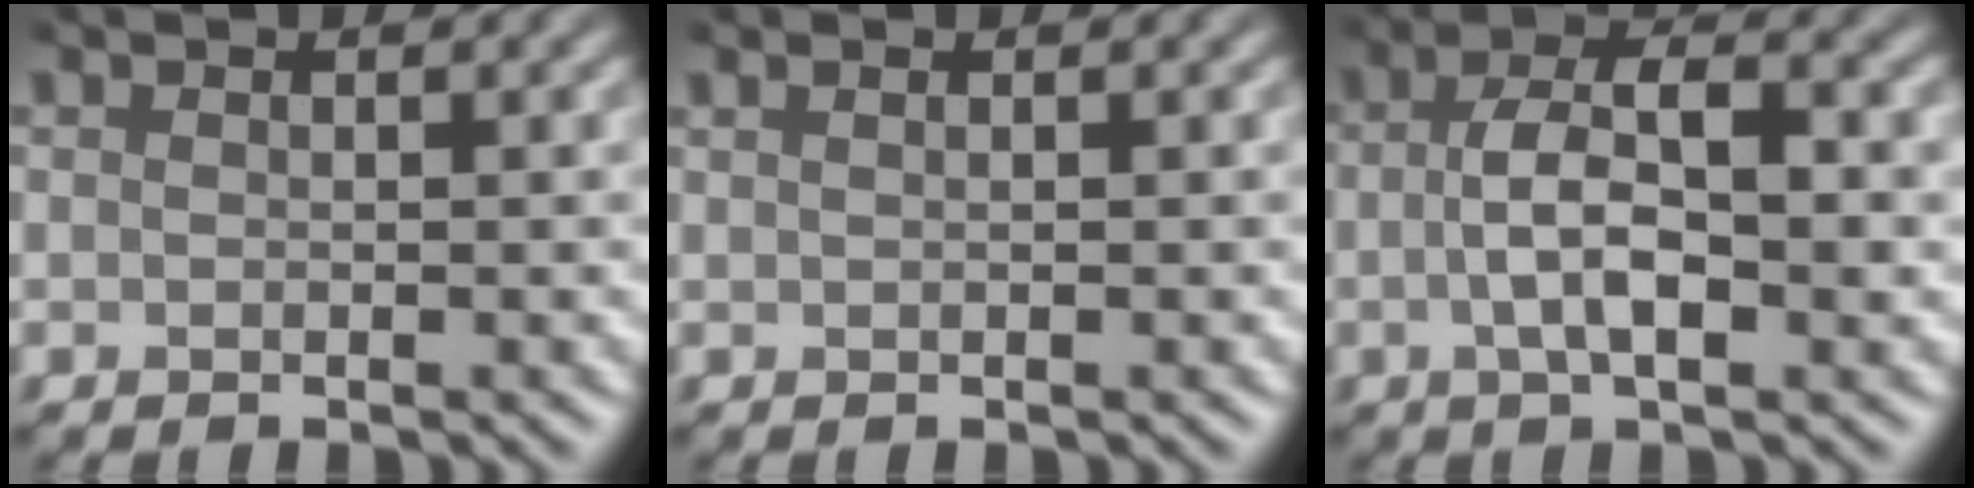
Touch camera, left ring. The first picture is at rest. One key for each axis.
{"total": 0.7, "fx": 0.4, "fy": 0.0, "fz": 0.5, "tx": -0.014, "ty": 0.003, "tz": 0.011}
{"total": 6.1, "fx": -0.4, "fy": 2.1, "fz": 5.7, "tx": -0.109, "ty": 0.005, "tz": -0.009}